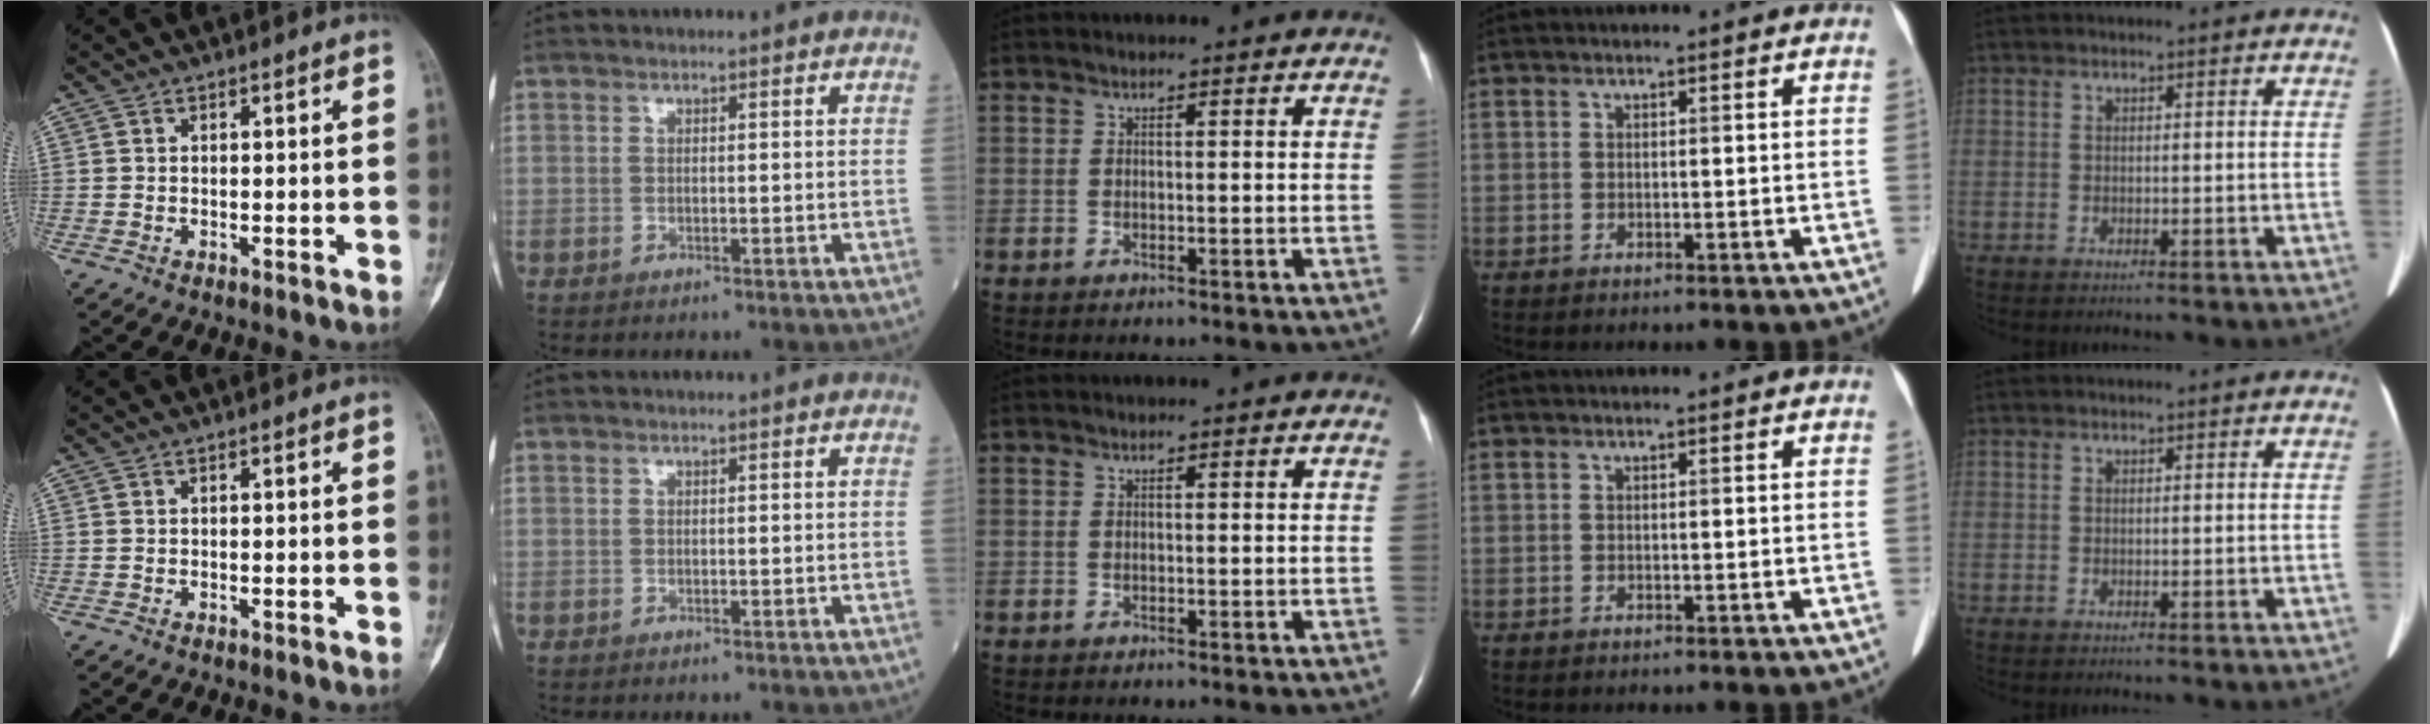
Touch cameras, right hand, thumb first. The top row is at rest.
{}